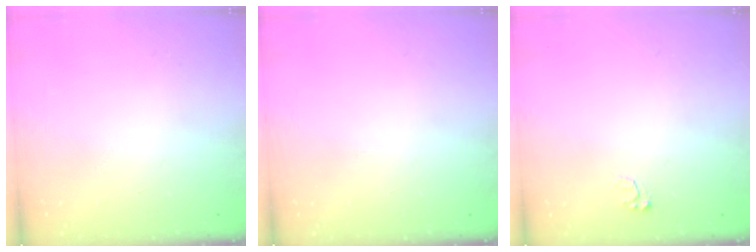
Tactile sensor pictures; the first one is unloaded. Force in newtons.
{"total": 0.0}
{"total": 3.1, "press": 3.1, "slide": 0.2}